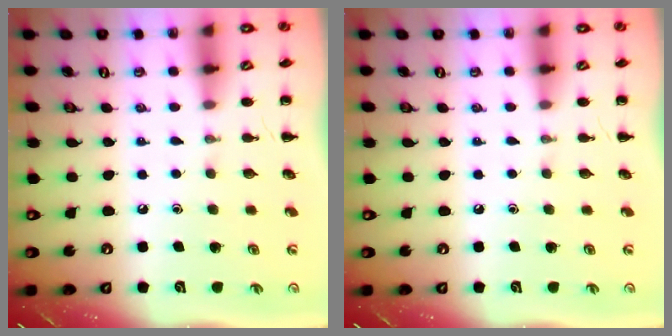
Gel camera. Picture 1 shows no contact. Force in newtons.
{"total": 0.0}